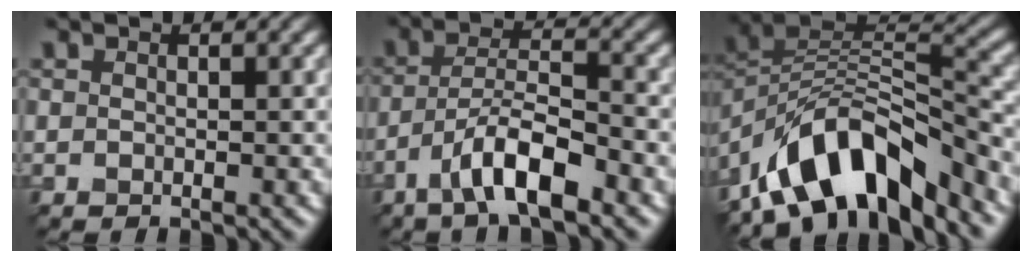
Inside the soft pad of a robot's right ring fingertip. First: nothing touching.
{"total": 5.6, "force": [-3.5, 1.4, 4.2], "torque": [-0.076, 0.015, -0.066]}
{"total": 10.0, "force": [-6.4, 4.6, 6.2], "torque": [-0.088, 0.015, -0.122]}